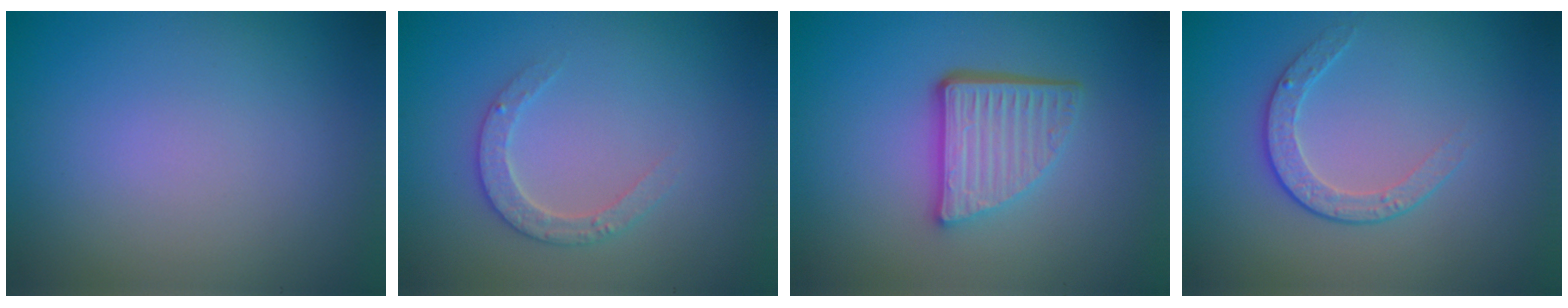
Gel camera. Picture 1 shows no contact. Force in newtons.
{"total": 2.4, "press": 2.3, "slide": 0.5}
{"total": 5.0, "press": 3.6, "slide": 3.6}
{"total": 2.2, "press": 1.6, "slide": 1.5}